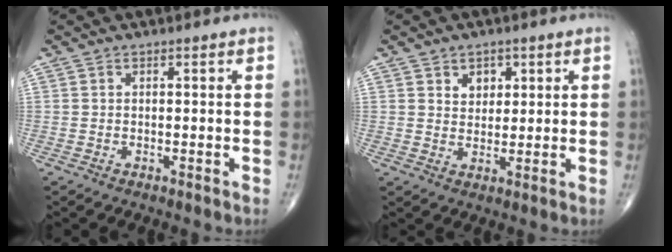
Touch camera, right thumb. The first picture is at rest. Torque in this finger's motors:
{"motor_torque": [0.01, 0.11, -0.27, -0.09, 0.06]}